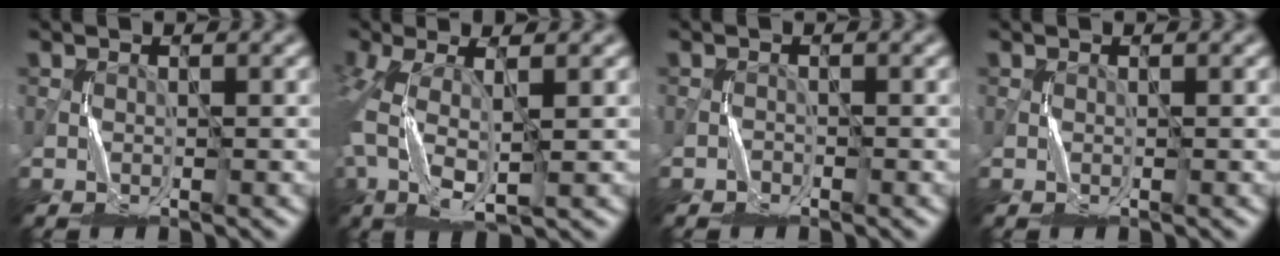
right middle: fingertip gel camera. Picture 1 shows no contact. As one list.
[{"total": 5.8, "force": [-1.2, 2.1, 5.3], "torque": [-0.130, 0.003, -0.026]}, {"total": 0.8, "force": [-0.7, 0.5, -0.1], "torque": [0.002, 0.005, -0.014]}, {"total": 0.0}]